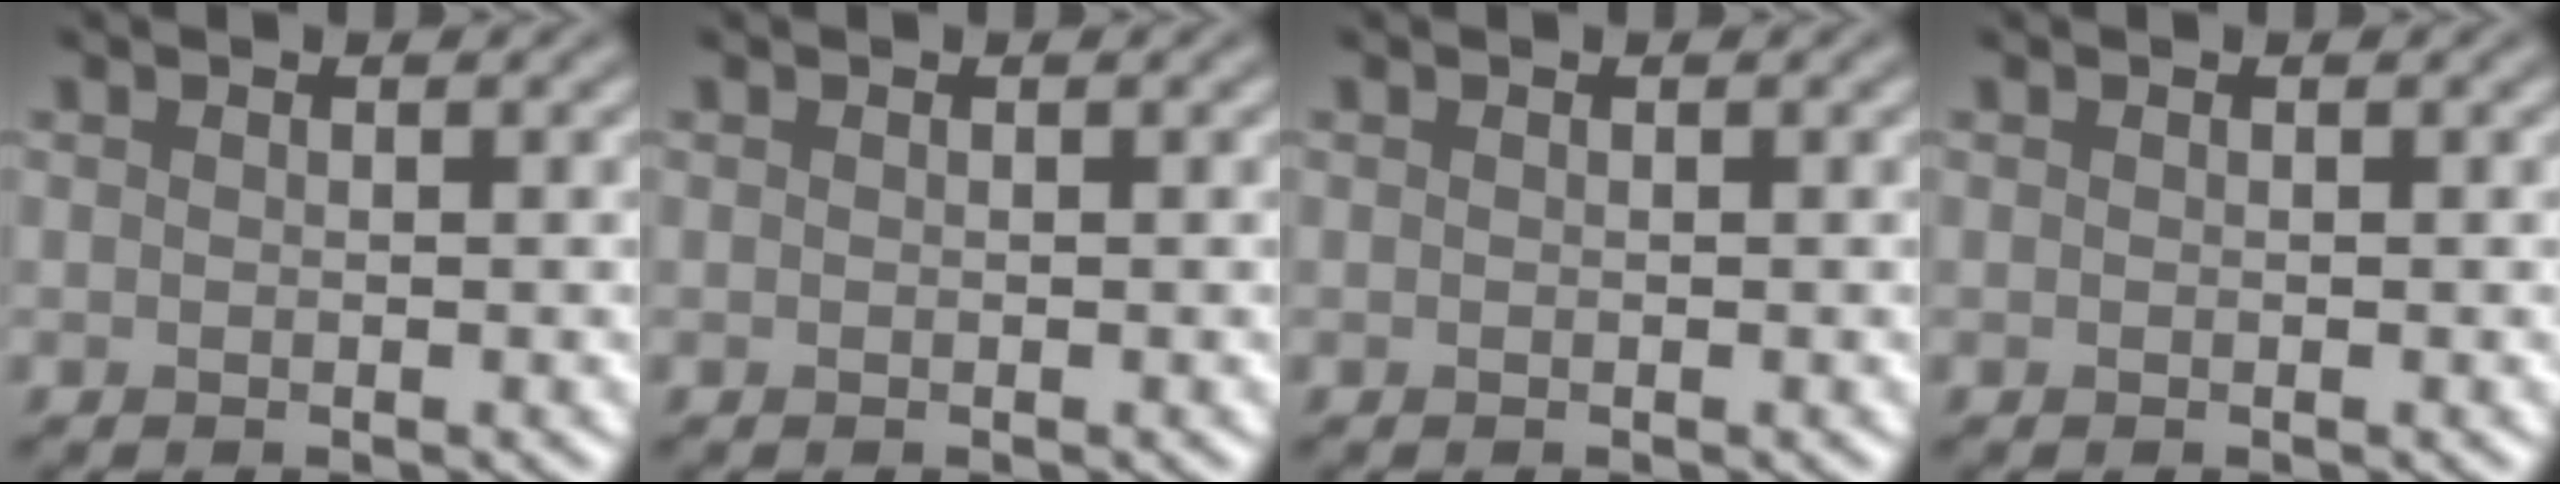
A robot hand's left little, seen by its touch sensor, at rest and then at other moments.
{"total": 0.0}
{"total": 0.0}
{"total": 0.0}